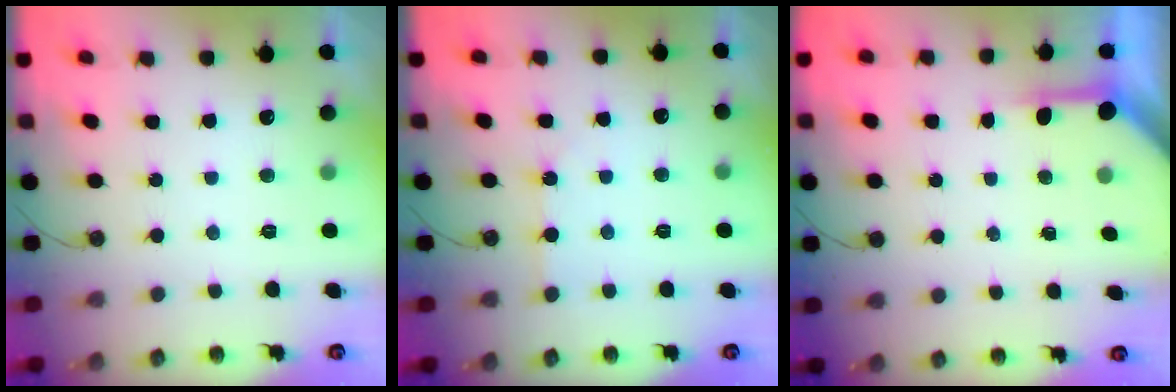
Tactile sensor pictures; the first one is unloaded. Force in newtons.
{"total": 4.2, "press": 4.2, "slide": 0.6}
{"total": 4.0, "press": 4.0, "slide": 0.4}